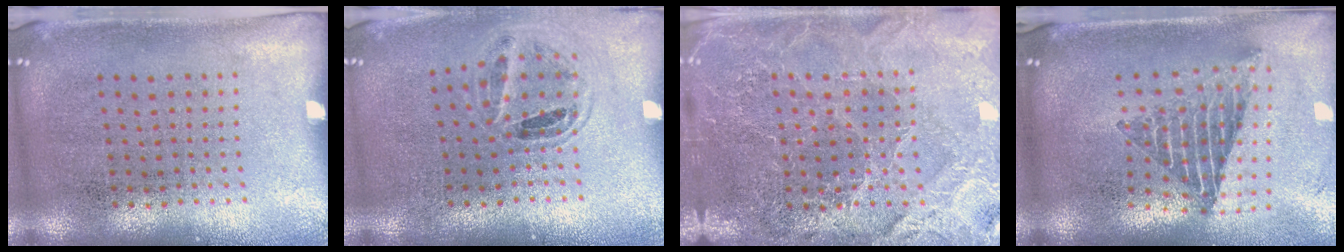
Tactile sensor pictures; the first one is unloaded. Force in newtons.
{"total": 0.9, "press": 0.9, "slide": 0.0}
{"total": 4.0, "press": 3.8, "slide": 1.3}
{"total": 2.3, "press": 1.6, "slide": 1.6}